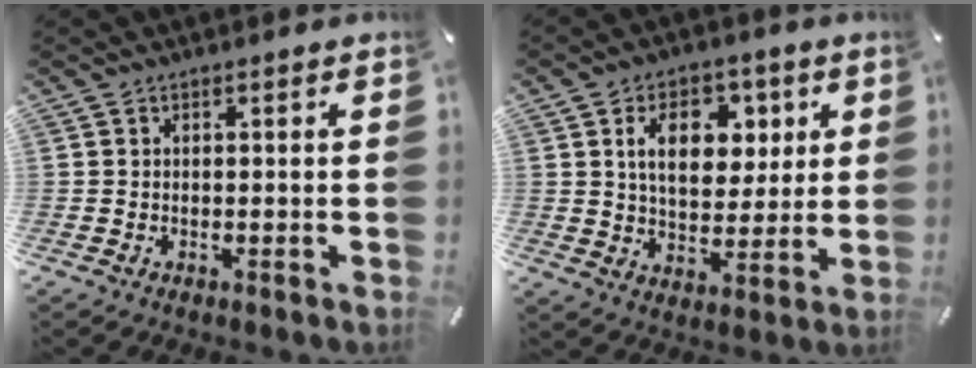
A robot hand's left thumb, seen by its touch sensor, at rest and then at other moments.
{"total": 12.4, "force": [4.2, 8.4, 8.1], "torque": [-0.117, -0.003, 0.071]}